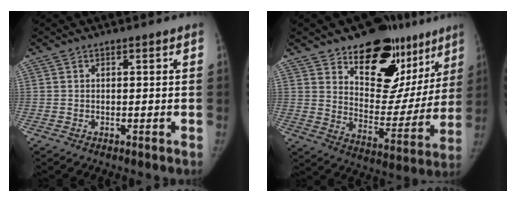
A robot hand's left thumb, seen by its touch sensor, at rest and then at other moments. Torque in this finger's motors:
{"motor_torque": [1.07, -0.31, 1.11, -1.15, 0.32]}